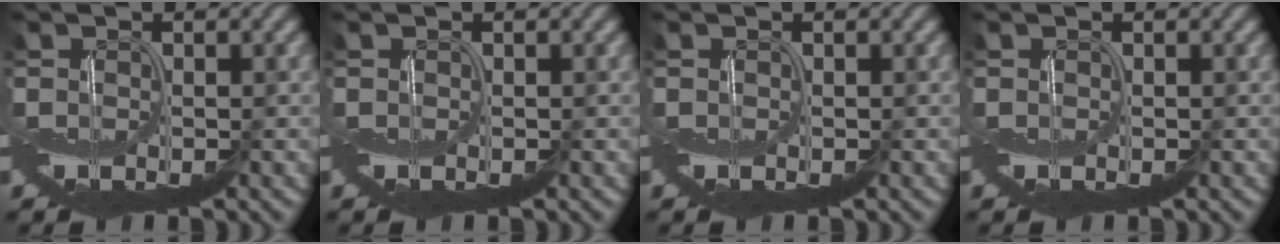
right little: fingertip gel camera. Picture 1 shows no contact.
{"total": 0.0}
{"total": 0.0}
{"total": 0.0}